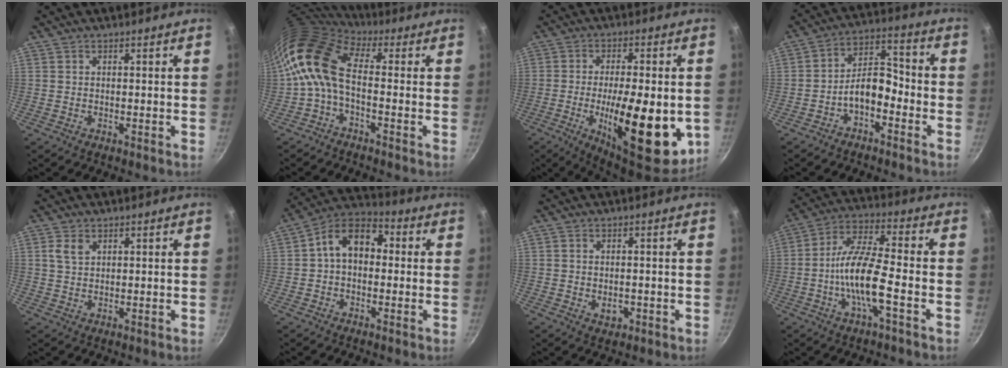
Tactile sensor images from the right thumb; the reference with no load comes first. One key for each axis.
{"total": 10.4, "fx": -0.5, "fy": 5.5, "fz": 8.8, "tx": -0.168, "ty": 0.026, "tz": -0.028}
{"total": 20.3, "fx": -4.3, "fy": 7.2, "fz": 18.5, "tx": -0.258, "ty": 0.001, "tz": -0.056}
{"total": 7.8, "fx": -3.7, "fy": 4.3, "fz": 5.4, "tx": -0.071, "ty": 0.056, "tz": -0.070}
{"total": 3.0, "fx": 1.4, "fy": 1.9, "fz": 1.9, "tx": -0.032, "ty": -0.003, "tz": 0.026}
{"total": 11.0, "fx": 1.0, "fy": 7.7, "fz": 7.8, "tx": -0.093, "ty": 0.035, "tz": -0.006}
{"total": 2.5, "fx": -0.6, "fy": 1.8, "fz": 1.7, "tx": -0.024, "ty": -0.002, "tz": -0.006}
{"total": 12.1, "fx": -3.5, "fy": 3.1, "fz": 11.2, "tx": -0.213, "ty": 0.035, "tz": -0.077}